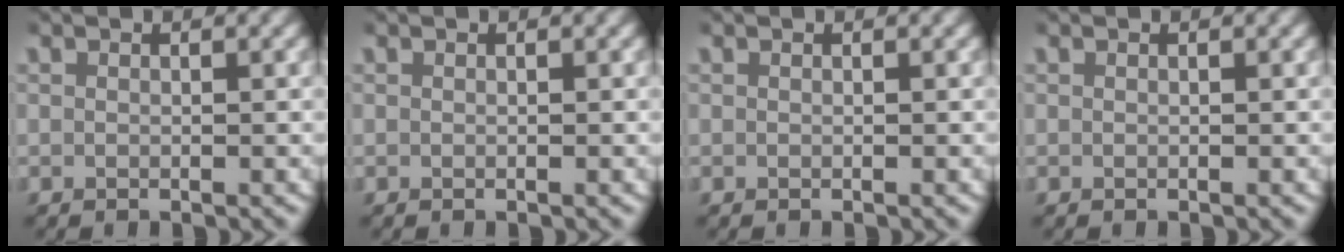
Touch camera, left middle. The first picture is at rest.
{"total": 0.0}
{"total": 0.0}
{"total": 0.0}